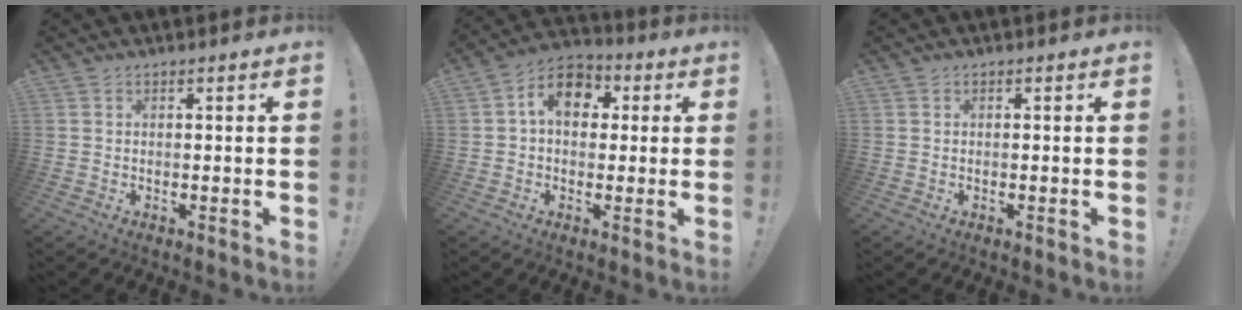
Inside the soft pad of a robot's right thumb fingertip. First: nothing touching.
{"total": 9.5, "force": [2.4, 6.8, 6.2], "torque": [-0.096, 0.009, 0.045]}
{"total": 0.0}